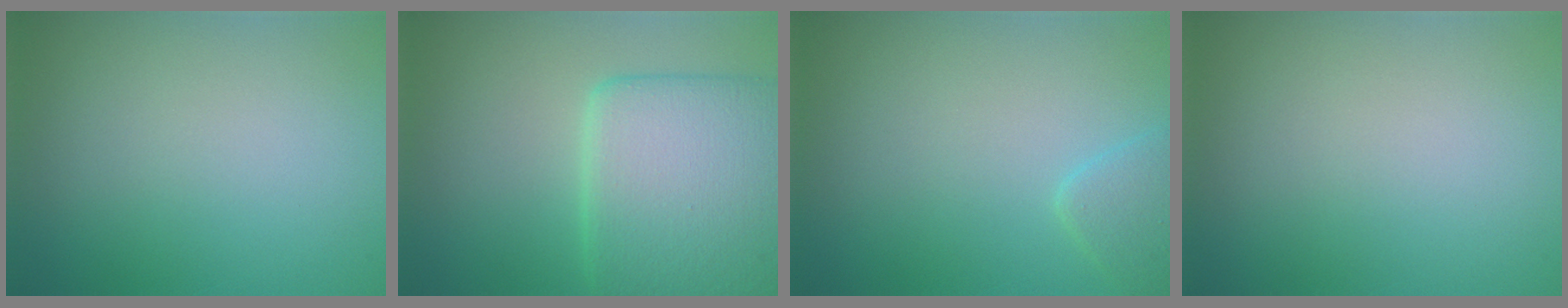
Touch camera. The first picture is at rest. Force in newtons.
{"total": 8.6, "press": 8.6, "slide": 0.6}
{"total": 1.8, "press": 1.8, "slide": 0.1}
{"total": 0.0}